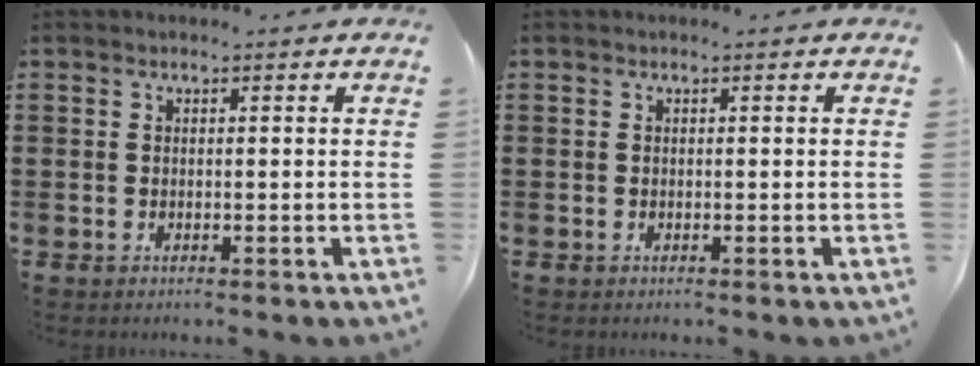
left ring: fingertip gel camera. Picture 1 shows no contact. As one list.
[{"total": 0.0}]